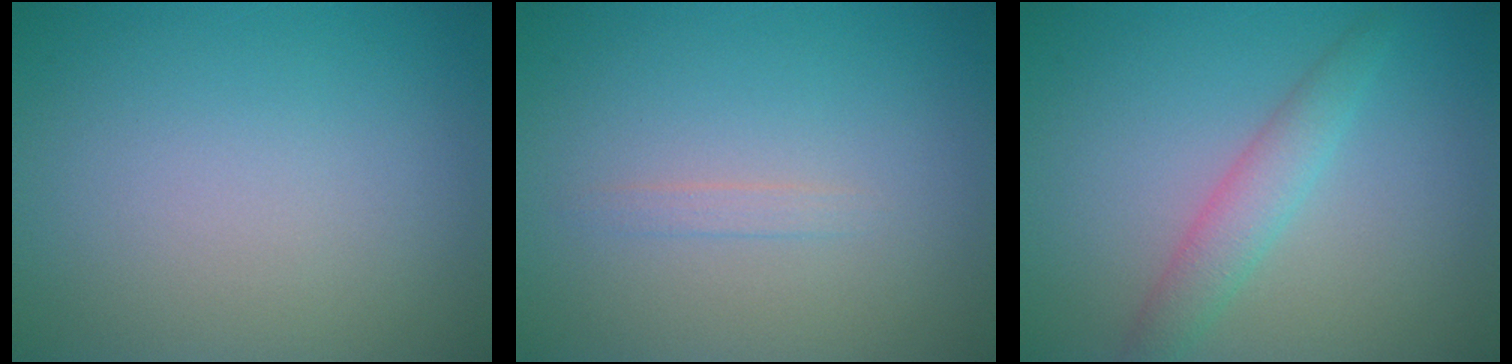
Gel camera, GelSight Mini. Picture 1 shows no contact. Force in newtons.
{"total": 0.7, "press": 0.7, "slide": 0.0}
{"total": 2.6, "press": 2.6, "slide": 0.0}